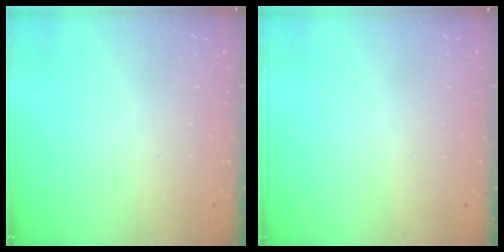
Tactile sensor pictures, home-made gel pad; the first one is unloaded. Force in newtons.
{"total": 0.0}